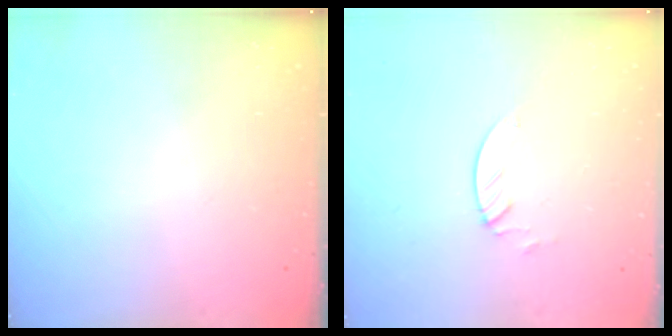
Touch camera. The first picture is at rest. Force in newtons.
{"total": 2.1, "press": 2.1, "slide": 0.2}